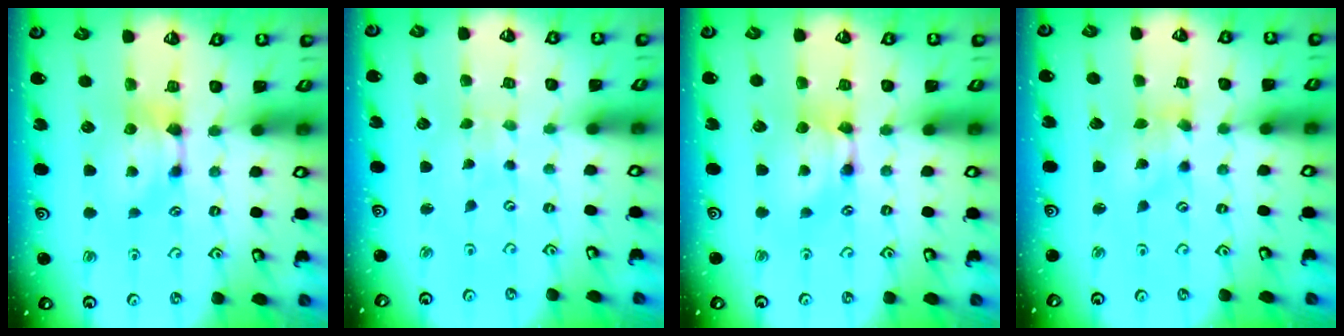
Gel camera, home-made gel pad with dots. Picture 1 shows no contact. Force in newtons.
{"total": 5.5, "press": 5.5, "slide": 0.3}
{"total": 1.7, "press": 1.7, "slide": 0.1}
{"total": 1.6, "press": 1.2, "slide": 1.1}